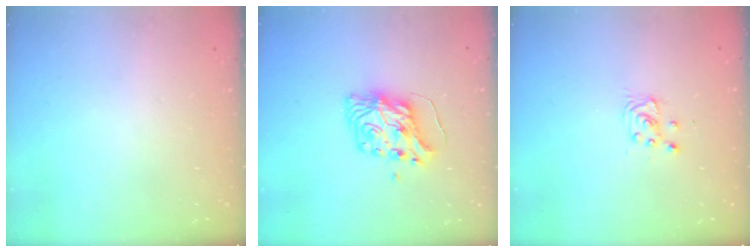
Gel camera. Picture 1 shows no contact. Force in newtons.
{"total": 8.9, "press": 8.9, "slide": 0.3}
{"total": 2.9, "press": 2.9, "slide": 0.4}